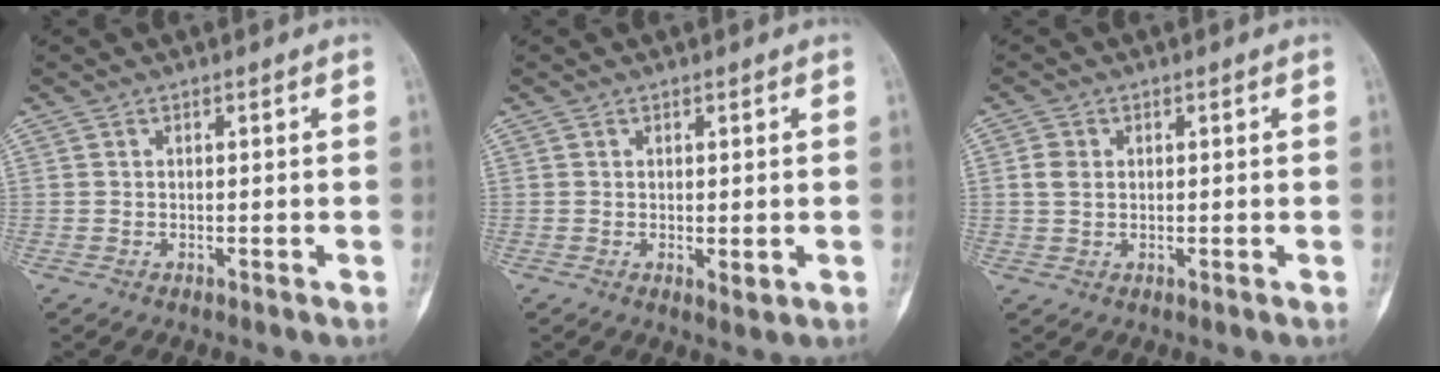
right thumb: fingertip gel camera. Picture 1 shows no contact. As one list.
[{"total": 1.8, "force": [-0.2, 0.8, 1.7], "torque": [-0.029, -0.007, 0.001]}, {"total": 2.8, "force": [0.5, 2.2, 1.7], "torque": [-0.029, 0.002, 0.010]}]